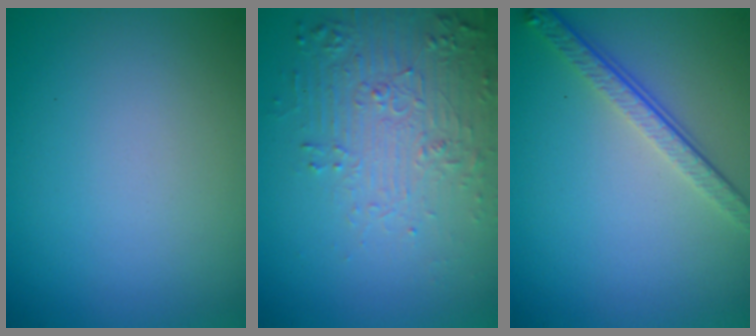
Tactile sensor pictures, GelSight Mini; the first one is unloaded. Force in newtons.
{"total": 5.7, "press": 3.8, "slide": 4.2}
{"total": 3.9, "press": 2.8, "slide": 2.7}